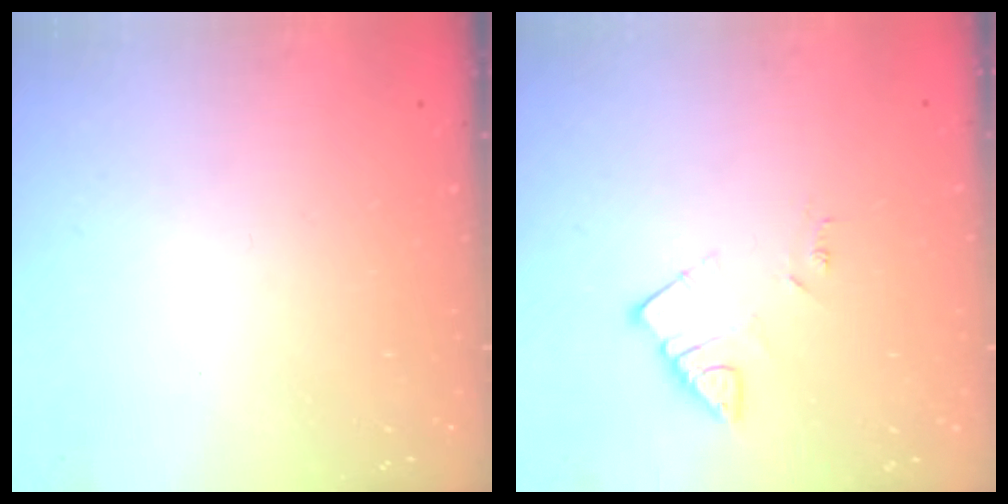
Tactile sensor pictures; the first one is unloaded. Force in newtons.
{"total": 4.4, "press": 4.4, "slide": 0.2}